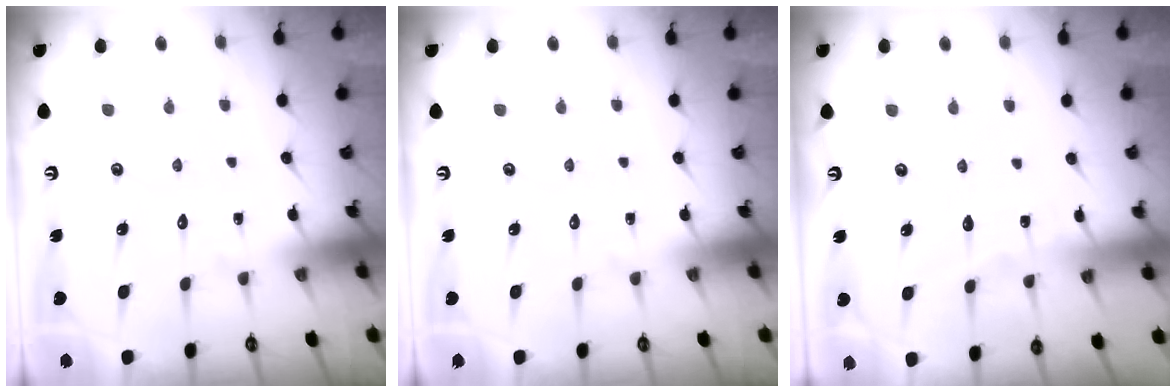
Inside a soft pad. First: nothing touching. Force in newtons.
{"total": 0.0}
{"total": 3.4, "press": 3.4, "slide": 0.3}